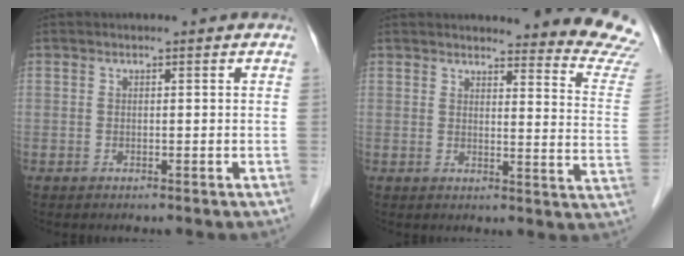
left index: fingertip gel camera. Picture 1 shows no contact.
{"total": 15.3, "force": [15.2, -0.3, 1.8], "torque": [0.006, -0.141, 0.135]}